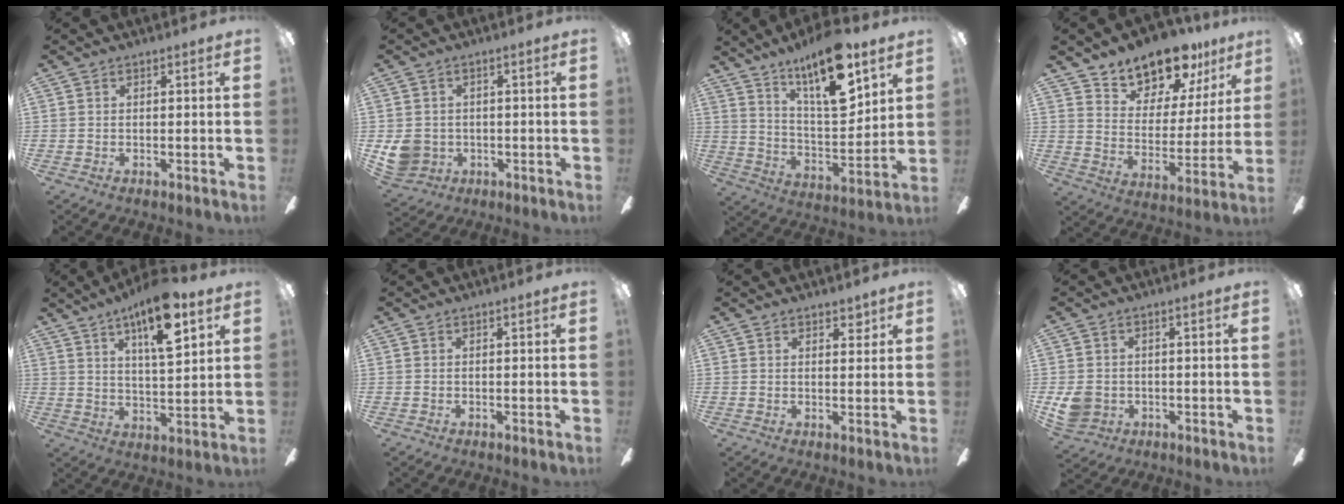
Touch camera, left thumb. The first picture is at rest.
{"total": 6.2, "force": [-0.5, 5.7, 2.2], "torque": [-0.050, 0.007, -0.007]}
{"total": 18.9, "force": [12.6, 6.1, 12.7], "torque": [-0.212, -0.069, 0.209]}
{"total": 14.3, "force": [12.7, 5.5, 3.7], "torque": [-0.076, -0.100, 0.229]}
{"total": 14.0, "force": [8.6, 4.2, 10.2], "torque": [-0.161, -0.034, 0.141]}
{"total": 0.0}
{"total": 2.6, "force": [2.1, 1.0, 1.1], "torque": [-0.008, -0.008, 0.034]}
{"total": 5.5, "force": [-0.8, 4.8, 2.5], "torque": [-0.057, 0.008, -0.014]}